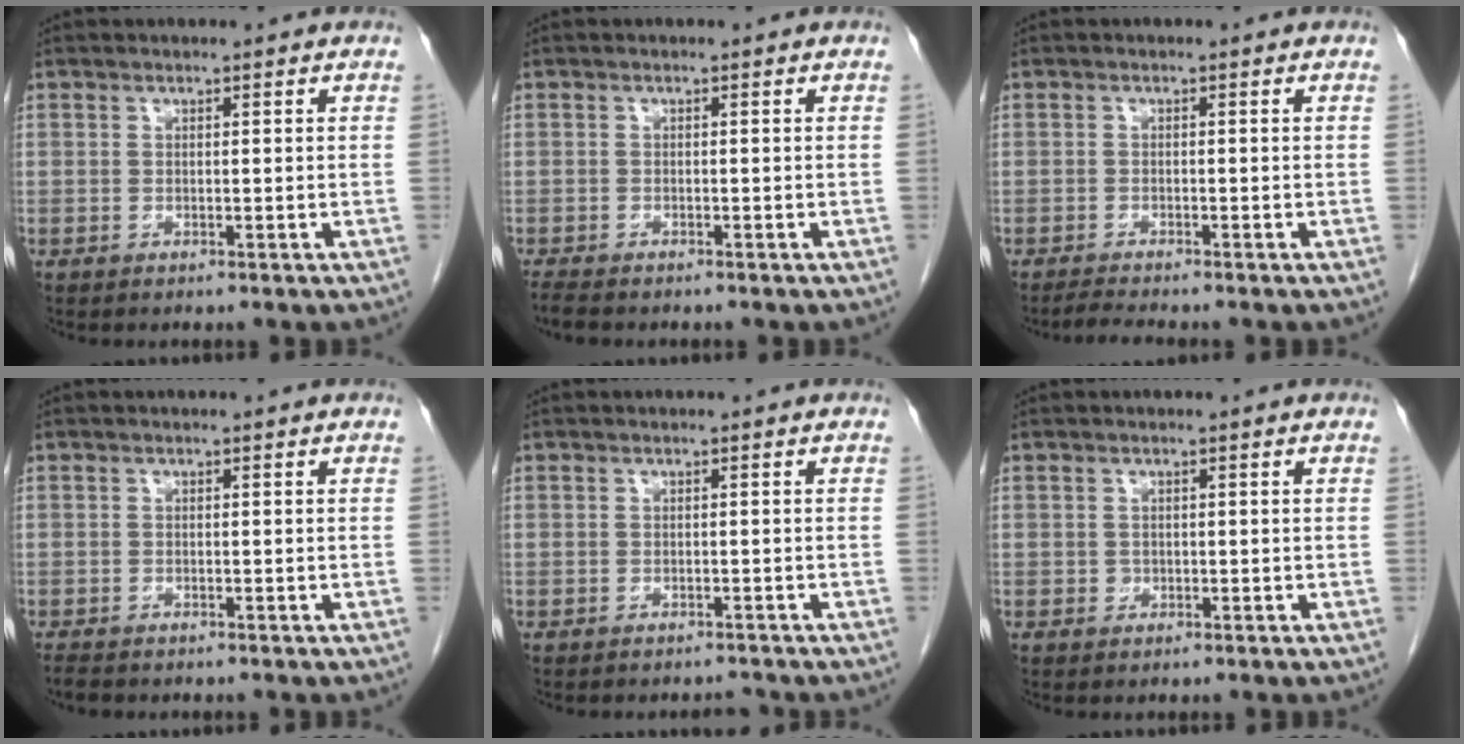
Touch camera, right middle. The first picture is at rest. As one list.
[{"total": 2.5, "force": [-2.1, 0.6, 1.2], "torque": [-0.027, -0.008, -0.032]}, {"total": 1.9, "force": [-1.7, -0.6, 0.5], "torque": [-0.024, -0.012, -0.035]}, {"total": 1.7, "force": [-1.5, 0.5, 0.6], "torque": [-0.018, -0.004, -0.020]}, {"total": 2.2, "force": [-2.1, 0.4, 0.2], "torque": [0.000, -0.006, -0.027]}, {"total": 0.7, "force": [-0.2, 0.7, 0.2], "torque": [-0.001, 0.004, -0.003]}]